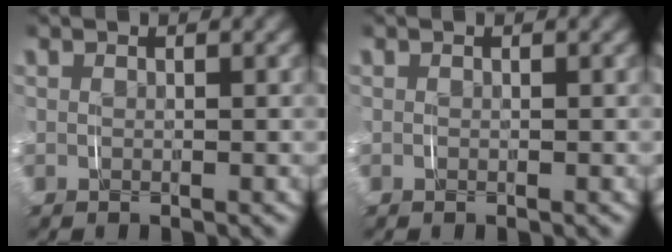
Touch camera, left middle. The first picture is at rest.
{"total": 0.0}